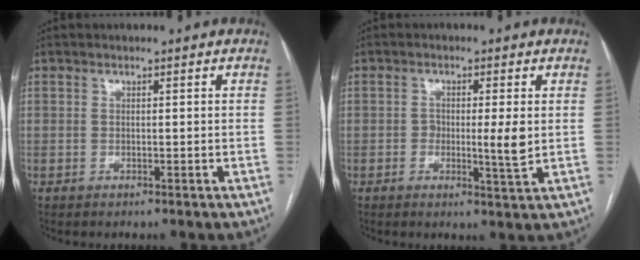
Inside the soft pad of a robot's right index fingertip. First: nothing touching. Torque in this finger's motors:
{"motor_torque": [0.02, 0.04, 0.17, 0.01]}